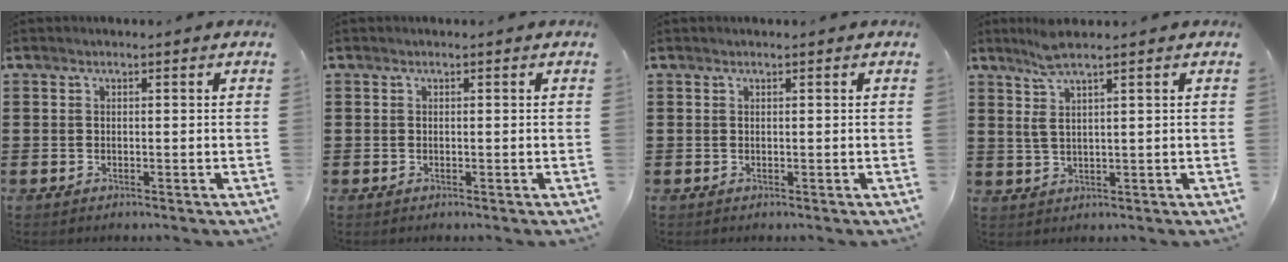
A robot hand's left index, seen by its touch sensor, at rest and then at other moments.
{"total": 0.0}
{"total": 0.0}
{"total": 4.3, "force": [2.6, 0.2, 3.4], "torque": [-0.082, 0.000, 0.044]}